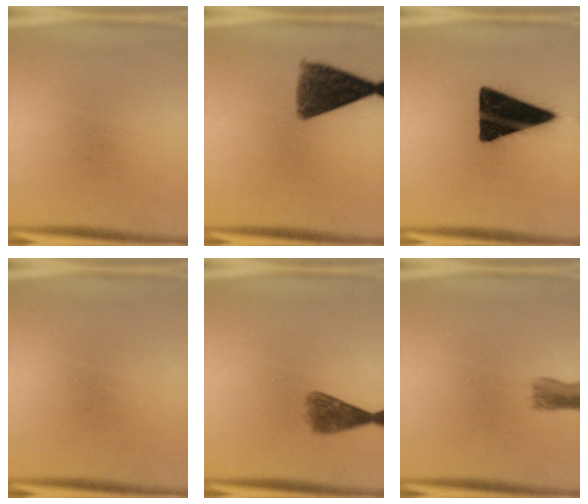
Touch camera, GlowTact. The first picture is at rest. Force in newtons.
{"total": 10.1}
{"total": 18.8}
{"total": 0.0}
{"total": 4.1}
{"total": 2.5}